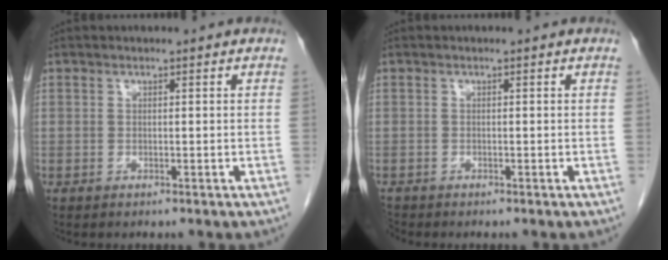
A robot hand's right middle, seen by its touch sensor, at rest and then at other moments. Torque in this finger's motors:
{"motor_torque": [0.27, -0.08, -0.01, 0.01]}